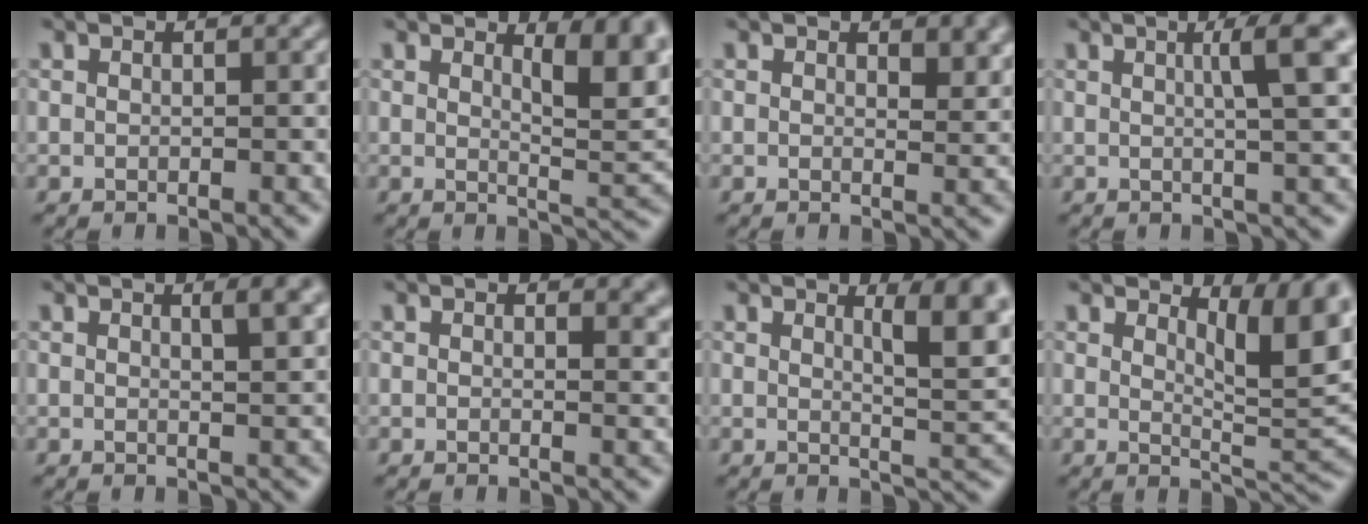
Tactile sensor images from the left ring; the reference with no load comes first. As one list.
[{"total": 5.5, "force": [2.4, 1.8, 4.6], "torque": [-0.051, -0.004, 0.037]}, {"total": 2.3, "force": [1.1, 1.1, 1.7], "torque": [-0.021, -0.004, 0.019]}, {"total": 4.5, "force": [1.3, 0.6, 4.3], "torque": [-0.056, 0.011, 0.018]}, {"total": 2.6, "force": [1.2, 0.8, 2.2], "torque": [-0.016, 0.004, 0.014]}, {"total": 1.8, "force": [0.9, 0.7, 1.3], "torque": [-0.015, -0.004, 0.015]}, {"total": 5.9, "force": [2.3, 1.6, 5.2], "torque": [-0.056, -0.003, 0.035]}, {"total": 6.2, "force": [2.9, 2.0, 5.1], "torque": [-0.067, -0.009, 0.044]}]